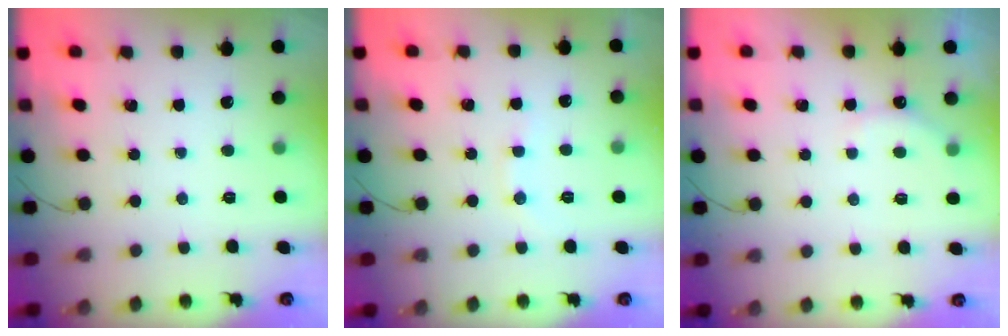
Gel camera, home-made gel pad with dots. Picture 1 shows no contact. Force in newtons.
{"total": 6.5, "press": 6.4, "slide": 1.3}
{"total": 4.7, "press": 4.6, "slide": 0.9}